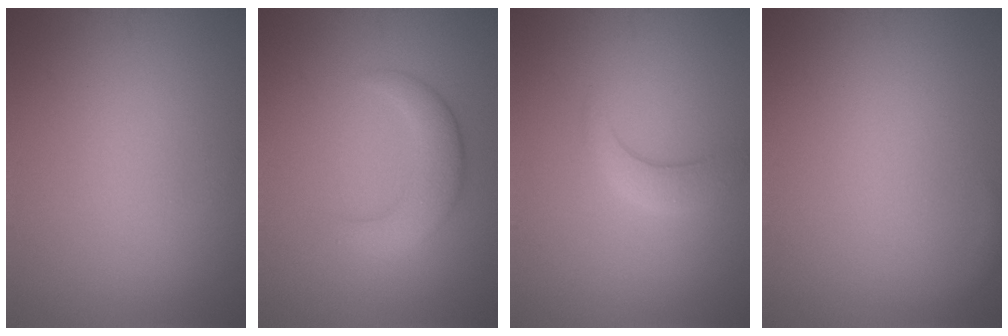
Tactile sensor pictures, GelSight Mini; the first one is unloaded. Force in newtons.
{"total": 3.5, "press": 3.5, "slide": 0.4}
{"total": 2.2, "press": 2.2, "slide": 0.2}
{"total": 0.9, "press": 0.9, "slide": 0.1}